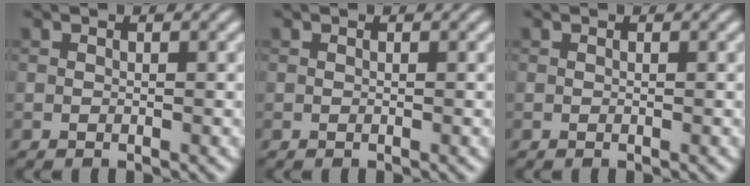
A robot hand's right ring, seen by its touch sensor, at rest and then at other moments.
{"total": 0.0}
{"total": 0.0}